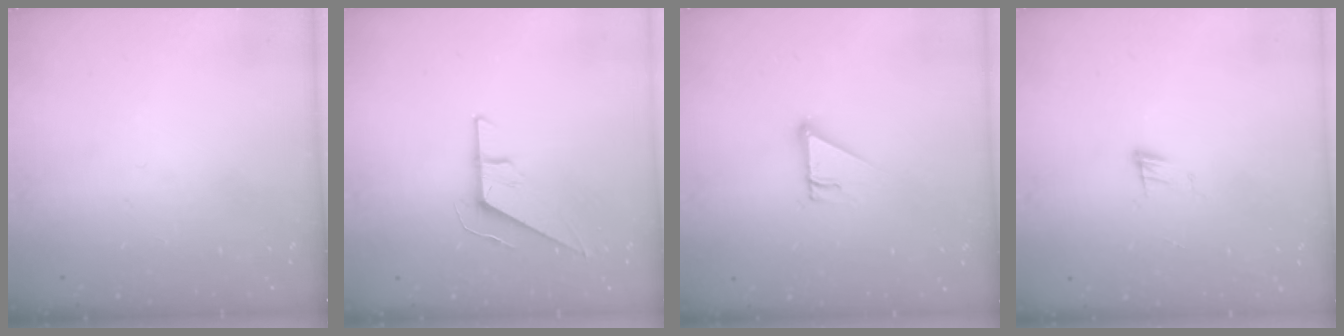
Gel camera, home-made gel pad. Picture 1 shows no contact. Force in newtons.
{"total": 9.2, "press": 9.1, "slide": 0.9}
{"total": 3.1, "press": 3.1, "slide": 0.1}
{"total": 5.1, "press": 5.1, "slide": 0.5}